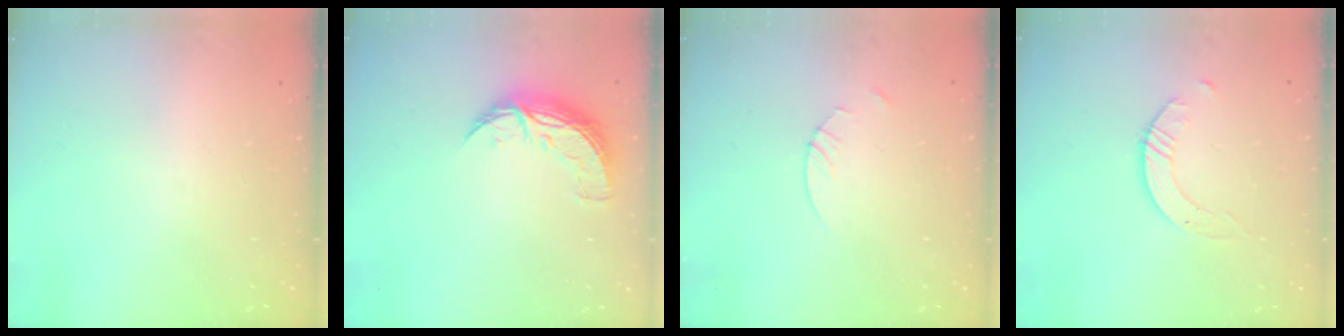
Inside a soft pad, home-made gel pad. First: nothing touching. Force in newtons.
{"total": 8.4, "press": 8.4, "slide": 0.3}
{"total": 1.4, "press": 1.4, "slide": 0.2}
{"total": 1.7, "press": 1.7, "slide": 0.2}